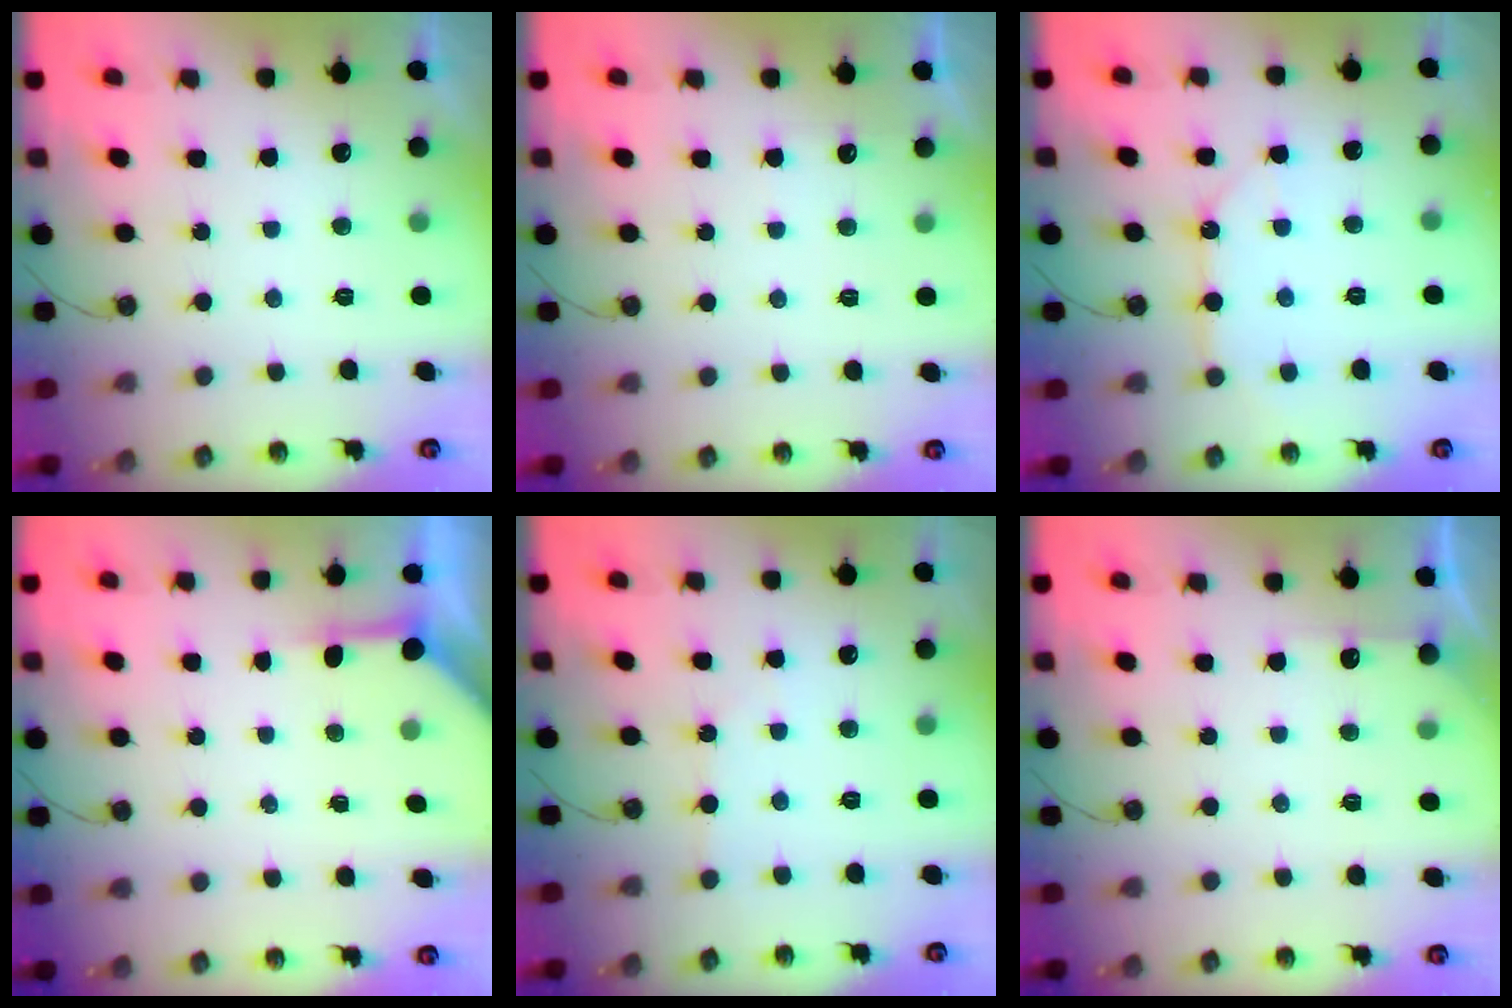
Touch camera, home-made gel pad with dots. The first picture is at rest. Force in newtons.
{"total": 3.3, "press": 3.2, "slide": 0.5}
{"total": 9.7, "press": 9.7, "slide": 0.2}
{"total": 3.8, "press": 3.7, "slide": 0.4}
{"total": 2.6, "press": 2.6, "slide": 0.3}
{"total": 3.7, "press": 3.6, "slide": 0.4}